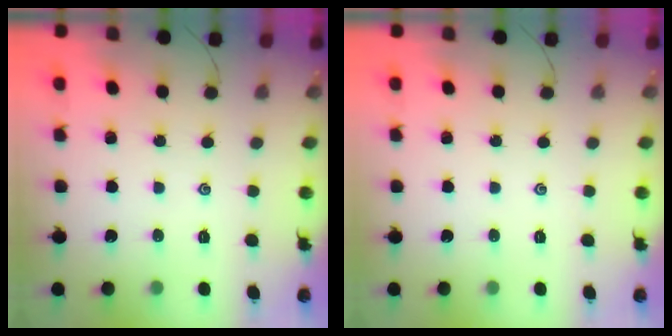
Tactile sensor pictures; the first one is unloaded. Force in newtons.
{"total": 0.0}